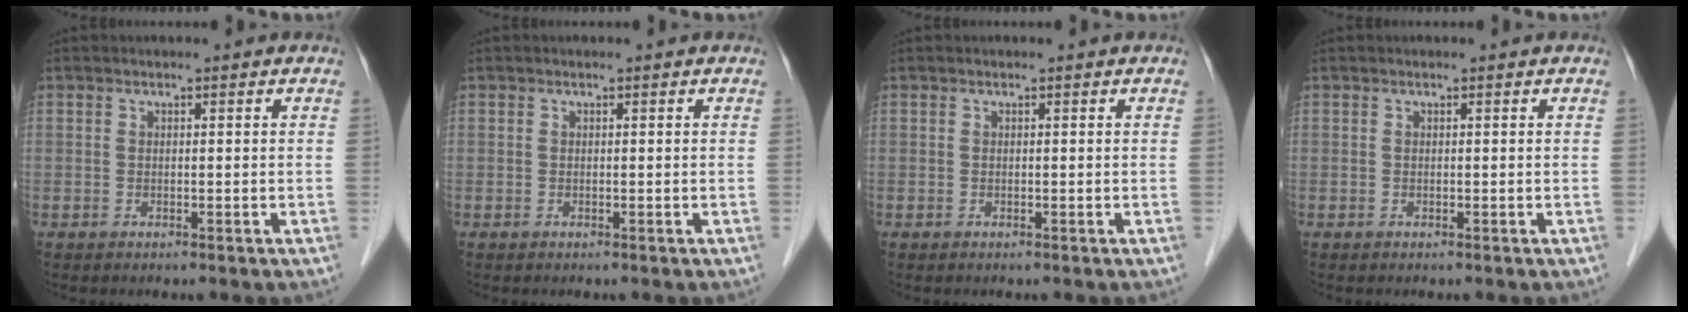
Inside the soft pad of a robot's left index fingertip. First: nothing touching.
{"total": 0.0}
{"total": 0.0}
{"total": 0.0}